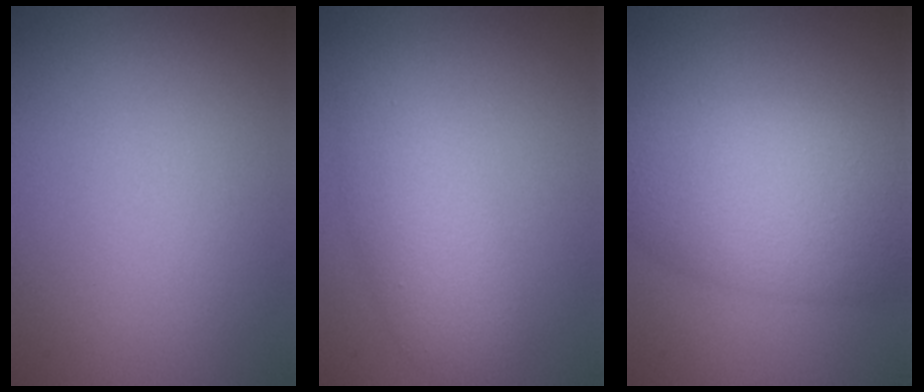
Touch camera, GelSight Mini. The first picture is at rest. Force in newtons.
{"total": 3.9, "press": 3.9, "slide": 0.1}
{"total": 7.5, "press": 7.5, "slide": 0.4}